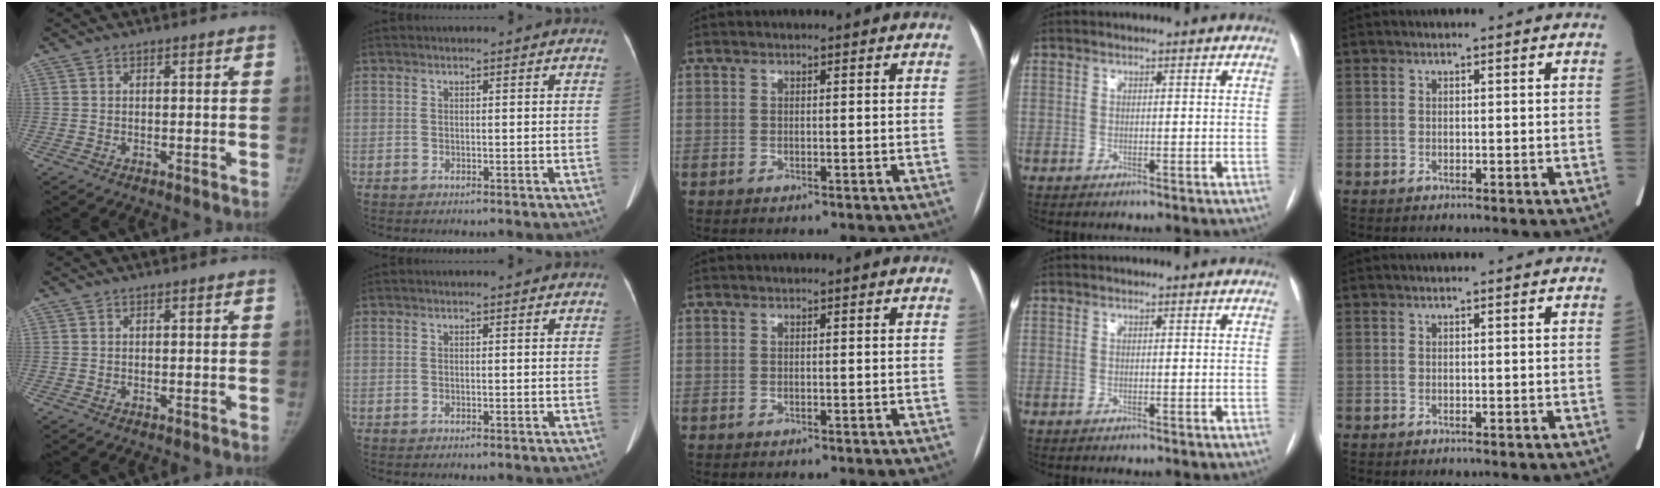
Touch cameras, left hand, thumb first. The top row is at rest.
{}